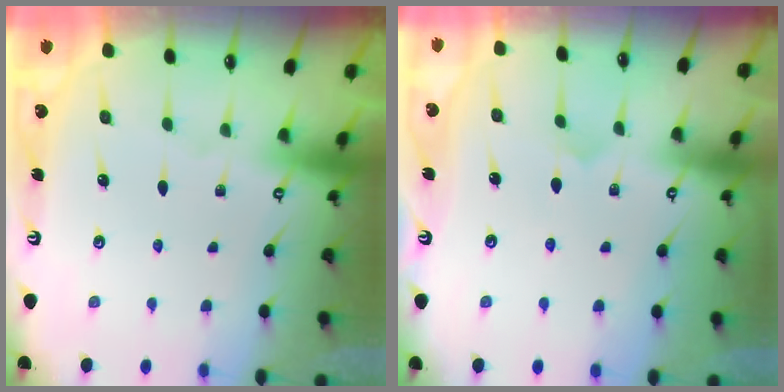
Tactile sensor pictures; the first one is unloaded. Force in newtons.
{"total": 4.5, "press": 4.5, "slide": 0.4}